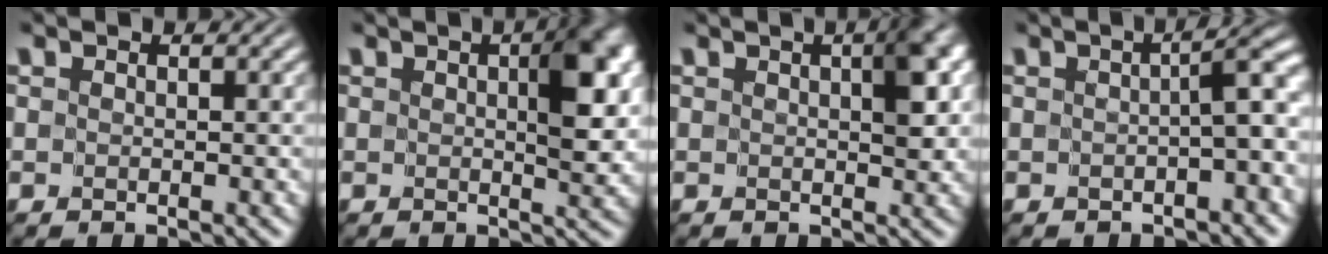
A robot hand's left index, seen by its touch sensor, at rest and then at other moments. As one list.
[{"total": 5.2, "force": [1.0, 2.1, 4.6], "torque": [-0.058, 0.002, 0.016]}, {"total": 3.6, "force": [0.9, 1.4, 3.2], "torque": [-0.040, 0.006, 0.010]}, {"total": 3.4, "force": [-0.5, 0.3, 3.3], "torque": [-0.046, 0.015, -0.011]}]